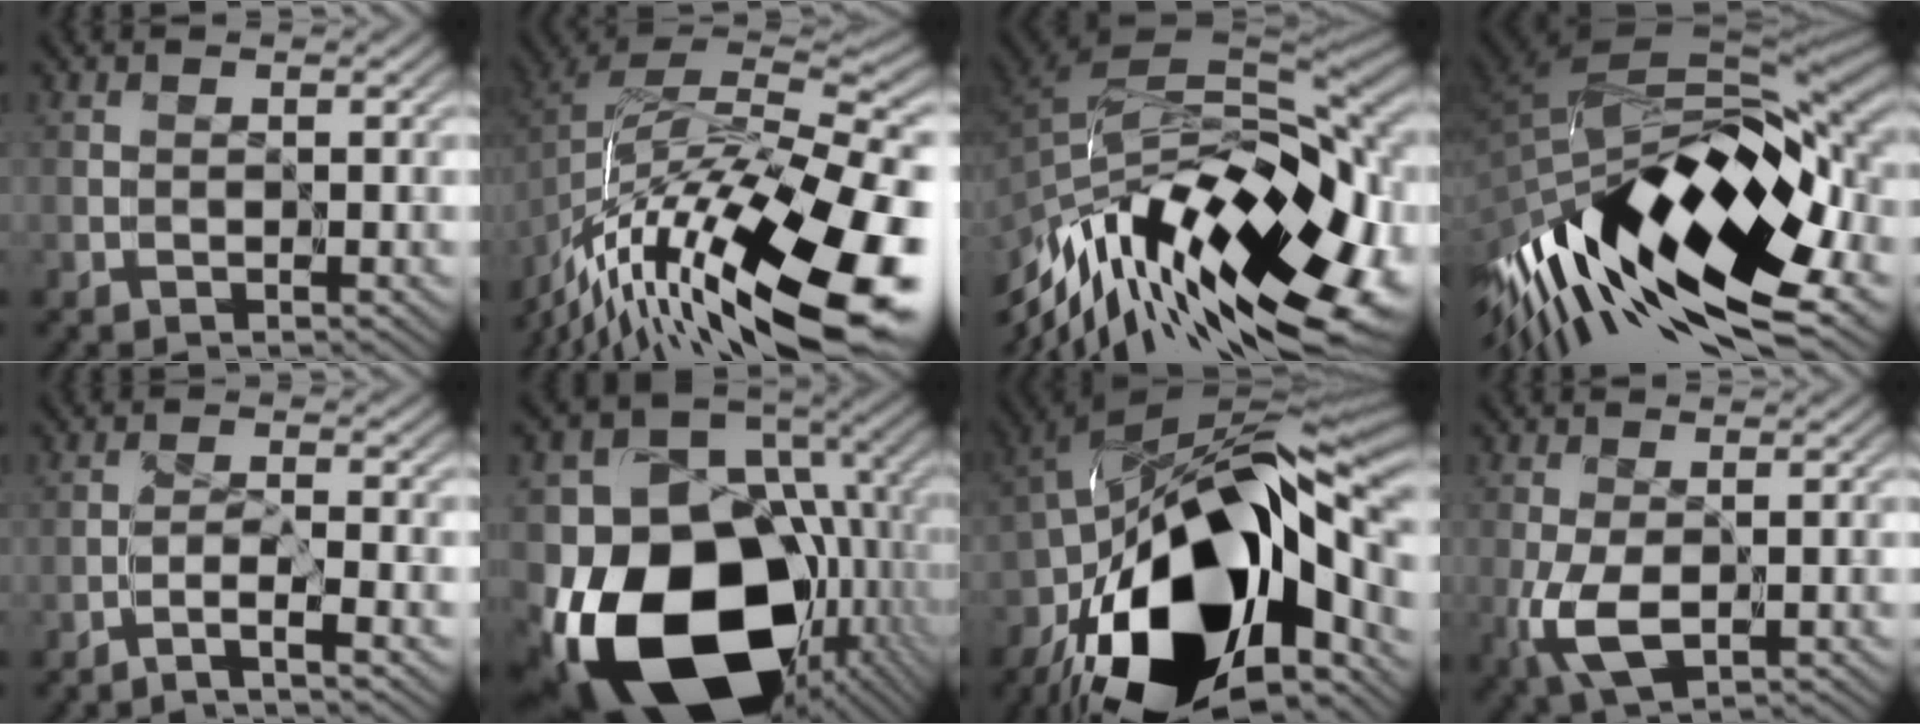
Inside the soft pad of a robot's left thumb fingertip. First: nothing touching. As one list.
[{"total": 17.7, "force": [-9.8, 6.5, 13.3], "torque": [-0.264, -0.005, -0.164]}, {"total": 18.0, "force": [-7.0, 8.6, 14.2], "torque": [-0.276, -0.025, -0.104]}, {"total": 18.2, "force": [-5.5, 8.3, 15.2], "torque": [-0.307, -0.036, -0.085]}, {"total": 2.8, "force": [-2.0, -0.1, 2.0], "torque": [-0.035, 0.008, -0.047]}, {"total": 21.1, "force": [-5.5, 15.8, 12.8], "torque": [-0.286, -0.059, -0.072]}, {"total": 21.4, "force": [-8.6, 11.3, 16.0], "torque": [-0.332, -0.052, -0.121]}, {"total": 4.6, "force": [-0.7, 2.4, 3.9], "torque": [-0.100, -0.010, -0.011]}]